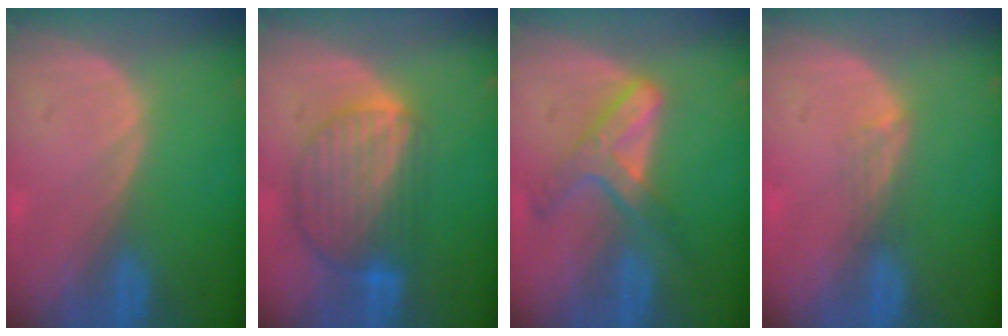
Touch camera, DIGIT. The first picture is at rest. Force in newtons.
{"total": 8.7, "press": 7.6, "slide": 4.2}
{"total": 6.8, "press": 5.9, "slide": 3.4}
{"total": 1.8, "press": 1.3, "slide": 1.2}